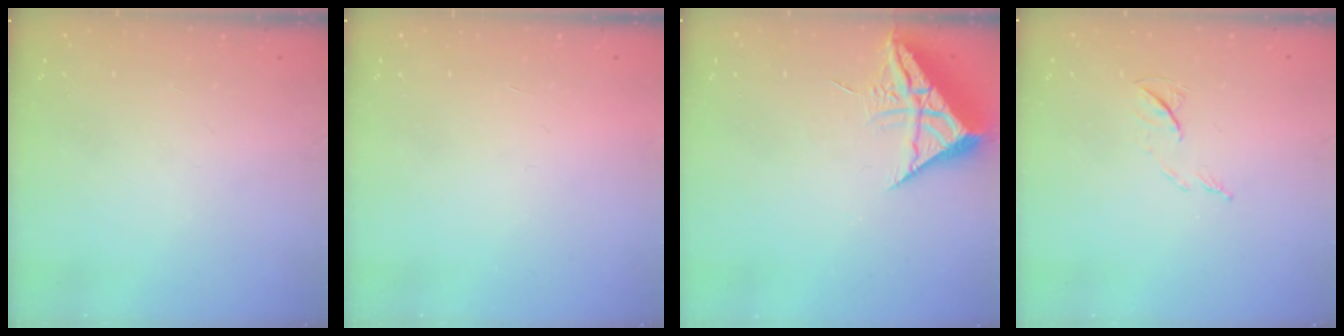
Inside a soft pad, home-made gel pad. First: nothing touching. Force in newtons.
{"total": 1.5, "press": 1.5, "slide": 0.1}
{"total": 10.4, "press": 10.3, "slide": 1.1}
{"total": 5.7, "press": 5.6, "slide": 1.2}